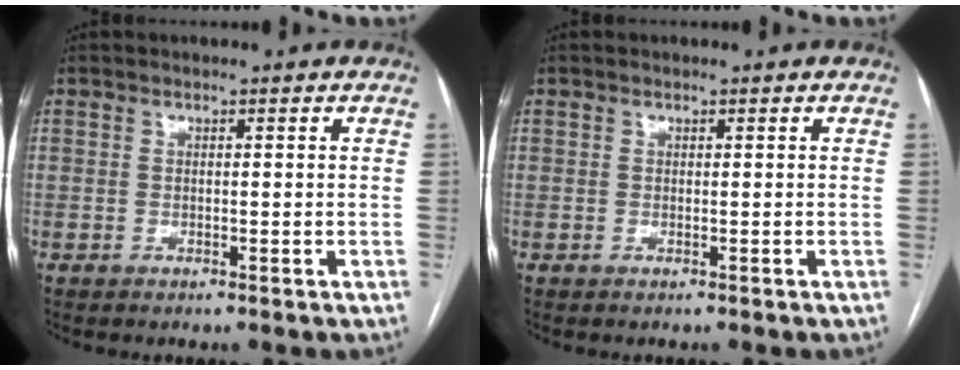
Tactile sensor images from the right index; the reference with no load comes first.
{"total": 0.0}